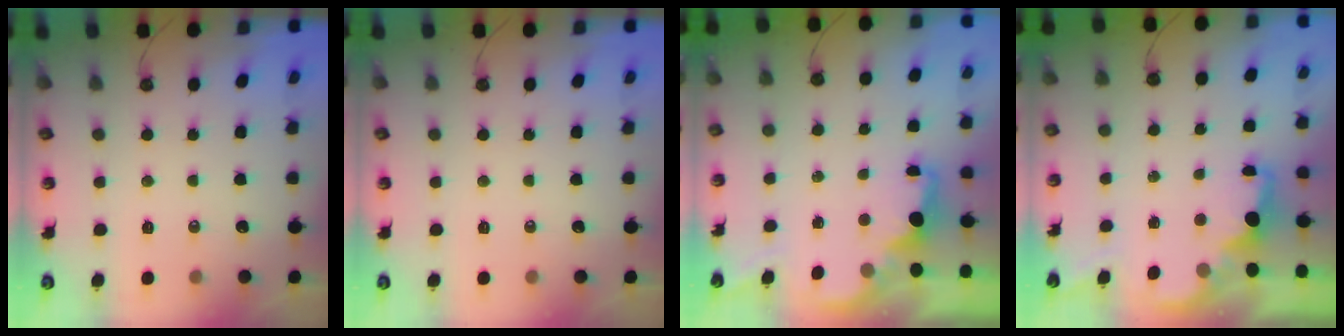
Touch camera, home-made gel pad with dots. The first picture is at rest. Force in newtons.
{"total": 0.0}
{"total": 1.9, "press": 1.7, "slide": 0.8}
{"total": 1.8, "press": 1.6, "slide": 0.8}